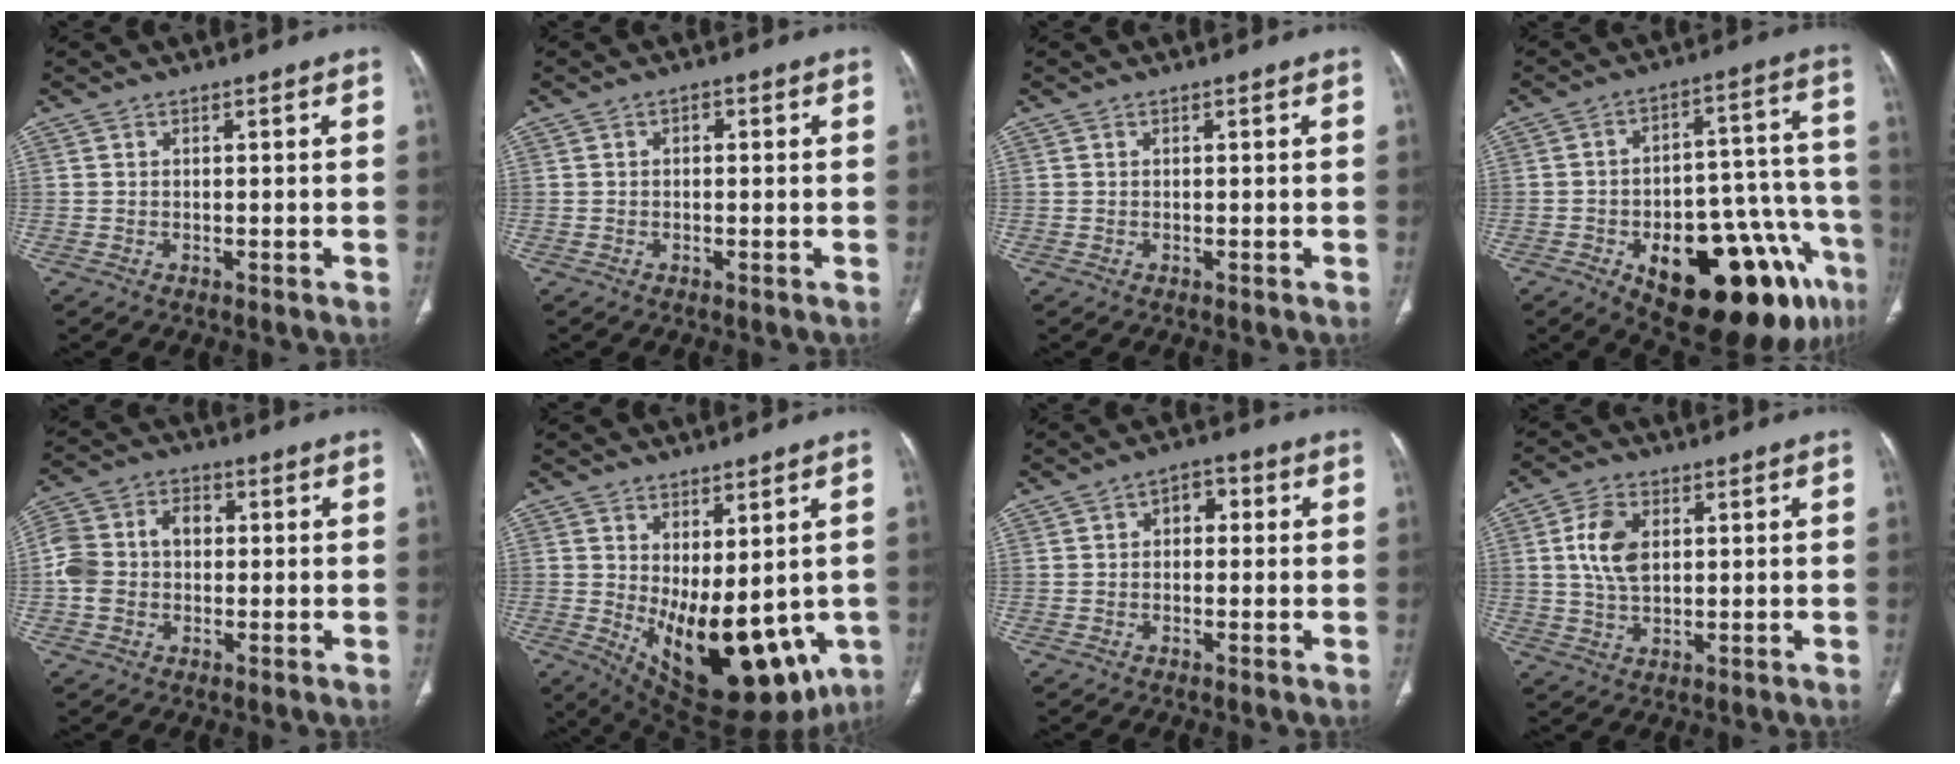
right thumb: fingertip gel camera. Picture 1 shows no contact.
{"total": 1.2, "force": [0.1, 0.9, 0.9], "torque": [-0.008, 0.005, -0.002]}
{"total": 0.0}
{"total": 27.2, "force": [-13.4, 11.5, 20.6], "torque": [-0.210, 0.079, -0.177]}
{"total": 9.5, "force": [-0.1, 7.4, 6.0], "torque": [-0.111, 0.036, -0.010]}
{"total": 19.4, "force": [-3.5, 9.5, 16.6], "torque": [-0.214, -0.022, -0.016]}
{"total": 4.1, "force": [0.5, 2.8, 2.9], "torque": [-0.022, 0.014, -0.002]}
{"total": 7.7, "force": [1.6, 4.7, 5.9], "torque": [-0.111, -0.002, 0.032]}